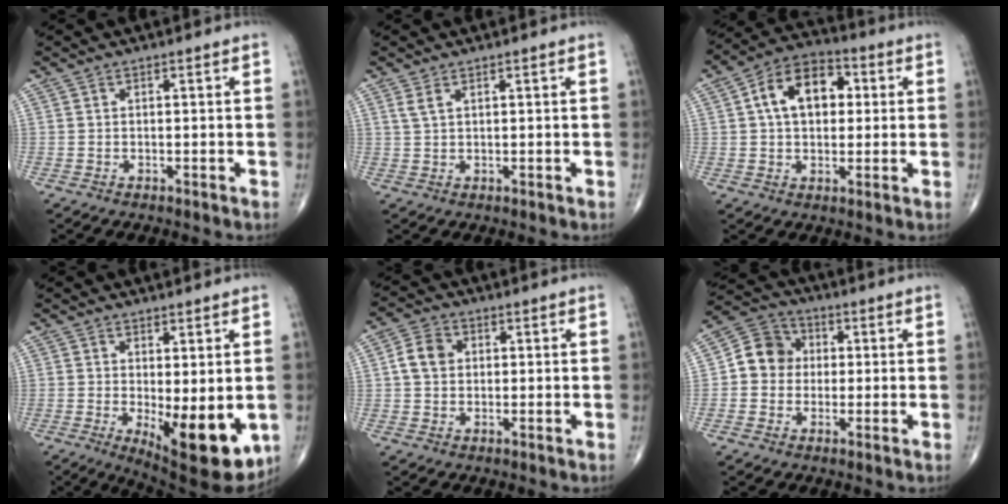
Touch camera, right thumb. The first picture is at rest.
{"total": 1.9, "force": [1.1, 0.8, 1.4], "torque": [-0.034, 0.003, 0.028]}
{"total": 12.4, "force": [2.3, 8.2, 9.0], "torque": [-0.126, 0.021, 0.029]}
{"total": 12.6, "force": [-2.5, 4.5, 11.5], "torque": [-0.151, -0.028, -0.019]}
{"total": 5.2, "force": [0.8, 4.2, 3.1], "torque": [-0.050, 0.009, 0.008]}
{"total": 8.2, "force": [0.4, 7.4, 3.5], "torque": [-0.037, 0.020, -0.008]}